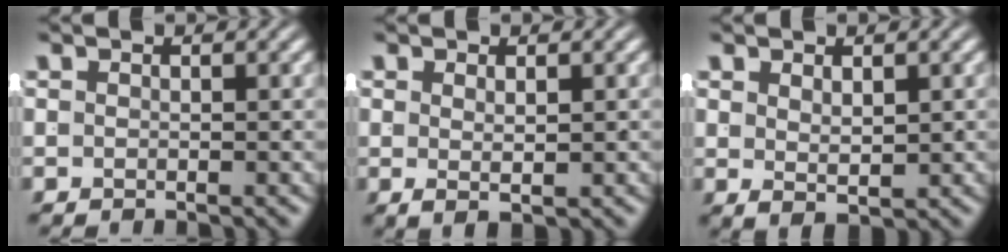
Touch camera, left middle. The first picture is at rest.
{"total": 1.5, "force": [0.2, -0.8, 1.3], "torque": [-0.010, -0.009, 0.014]}
{"total": 1.6, "force": [0.5, -0.3, 1.5], "torque": [-0.014, -0.013, 0.026]}